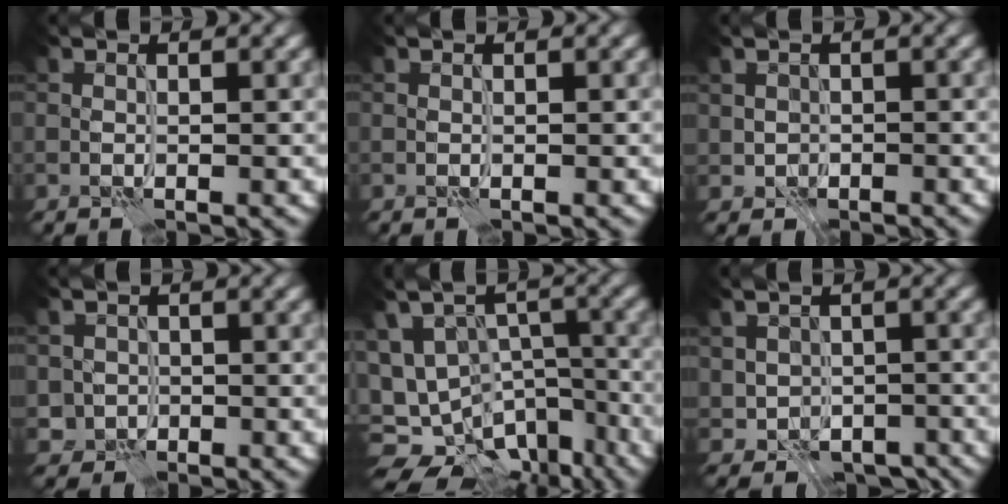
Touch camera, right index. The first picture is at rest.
{"total": 0.0}
{"total": 1.3, "force": [0.0, 1.3, 0.2], "torque": [0.000, -0.001, 0.001]}
{"total": 1.5, "force": [-0.3, 1.4, -0.2], "torque": [0.008, -0.006, -0.003]}
{"total": 12.8, "force": [-8.5, 7.9, 5.5], "torque": [-0.080, -0.014, -0.105]}
{"total": 4.3, "force": [-1.0, 3.9, 1.7], "torque": [-0.026, -0.006, -0.016]}